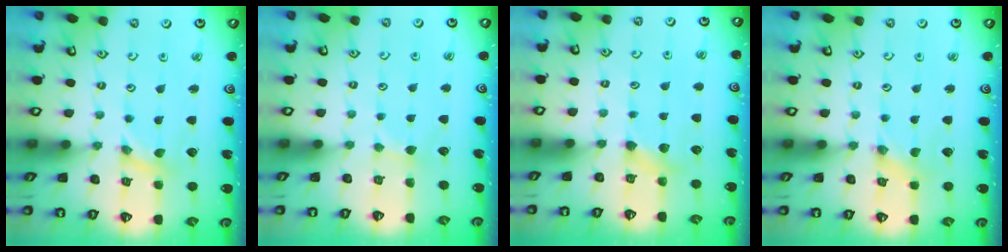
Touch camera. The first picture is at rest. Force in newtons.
{"total": 1.3, "press": 1.3, "slide": 0.2}
{"total": 3.5, "press": 3.5, "slide": 0.4}
{"total": 0.6, "press": 0.6, "slide": 0.1}